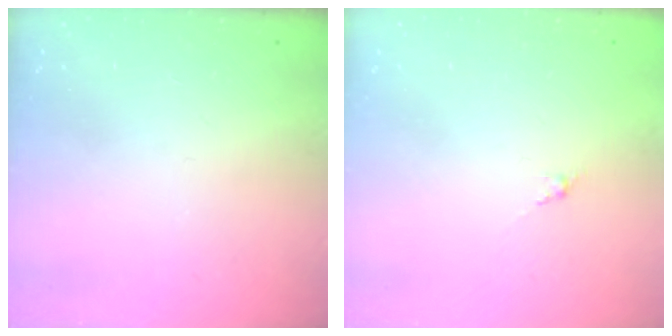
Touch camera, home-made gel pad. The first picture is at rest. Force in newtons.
{"total": 0.0}